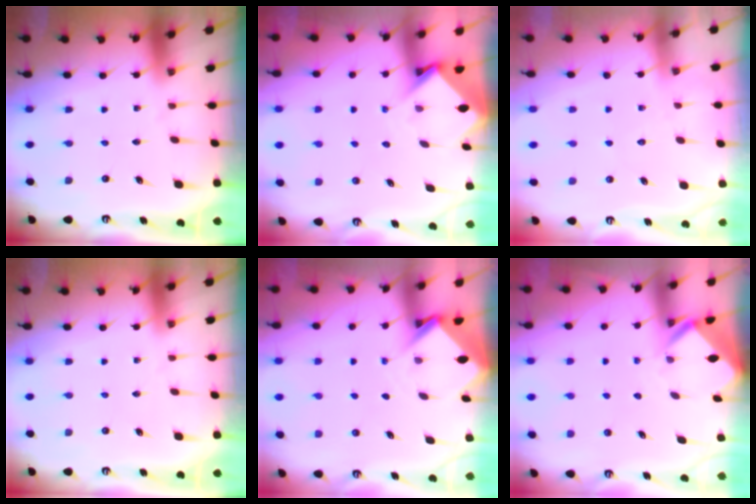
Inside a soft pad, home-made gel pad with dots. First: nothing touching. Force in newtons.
{"total": 3.6, "press": 3.6, "slide": 0.3}
{"total": 5.9, "press": 5.8, "slide": 0.7}
{"total": 0.0}
{"total": 3.0, "press": 3.0, "slide": 0.2}
{"total": 3.0, "press": 3.0, "slide": 0.2}